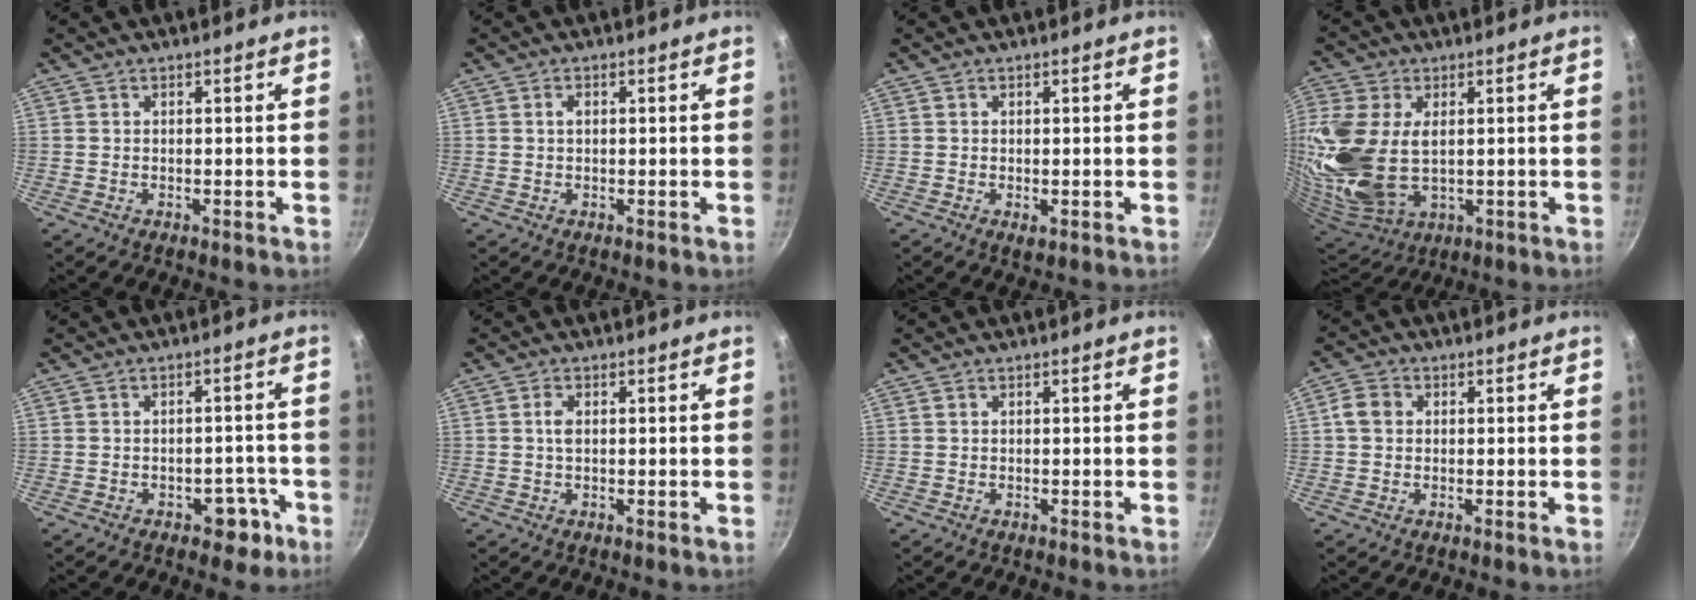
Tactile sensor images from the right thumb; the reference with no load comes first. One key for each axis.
{"total": 1.0, "fx": 0.2, "fy": 0.6, "fz": 0.8, "tx": -0.014, "ty": -0.001, "tz": 0.003}
{"total": 1.1, "fx": -0.3, "fy": 0.6, "fz": 0.9, "tx": -0.014, "ty": -0.003, "tz": -0.001}
{"total": 22.9, "fx": 0.9, "fy": 14.2, "fz": 17.9, "tx": -0.438, "ty": -0.021, "tz": 0.034}
{"total": 5.0, "fx": -2.8, "fy": 3.2, "fz": 2.7, "tx": -0.009, "ty": 0.031, "tz": -0.033}
{"total": 1.9, "fx": 0.2, "fy": 1.0, "fz": 1.6, "tx": -0.033, "ty": 0.001, "tz": 0.001}
{"total": 0.0}
{"total": 3.8, "fx": 0.4, "fy": 3.1, "fz": 2.1, "tx": -0.036, "ty": 0.009, "tz": 0.003}